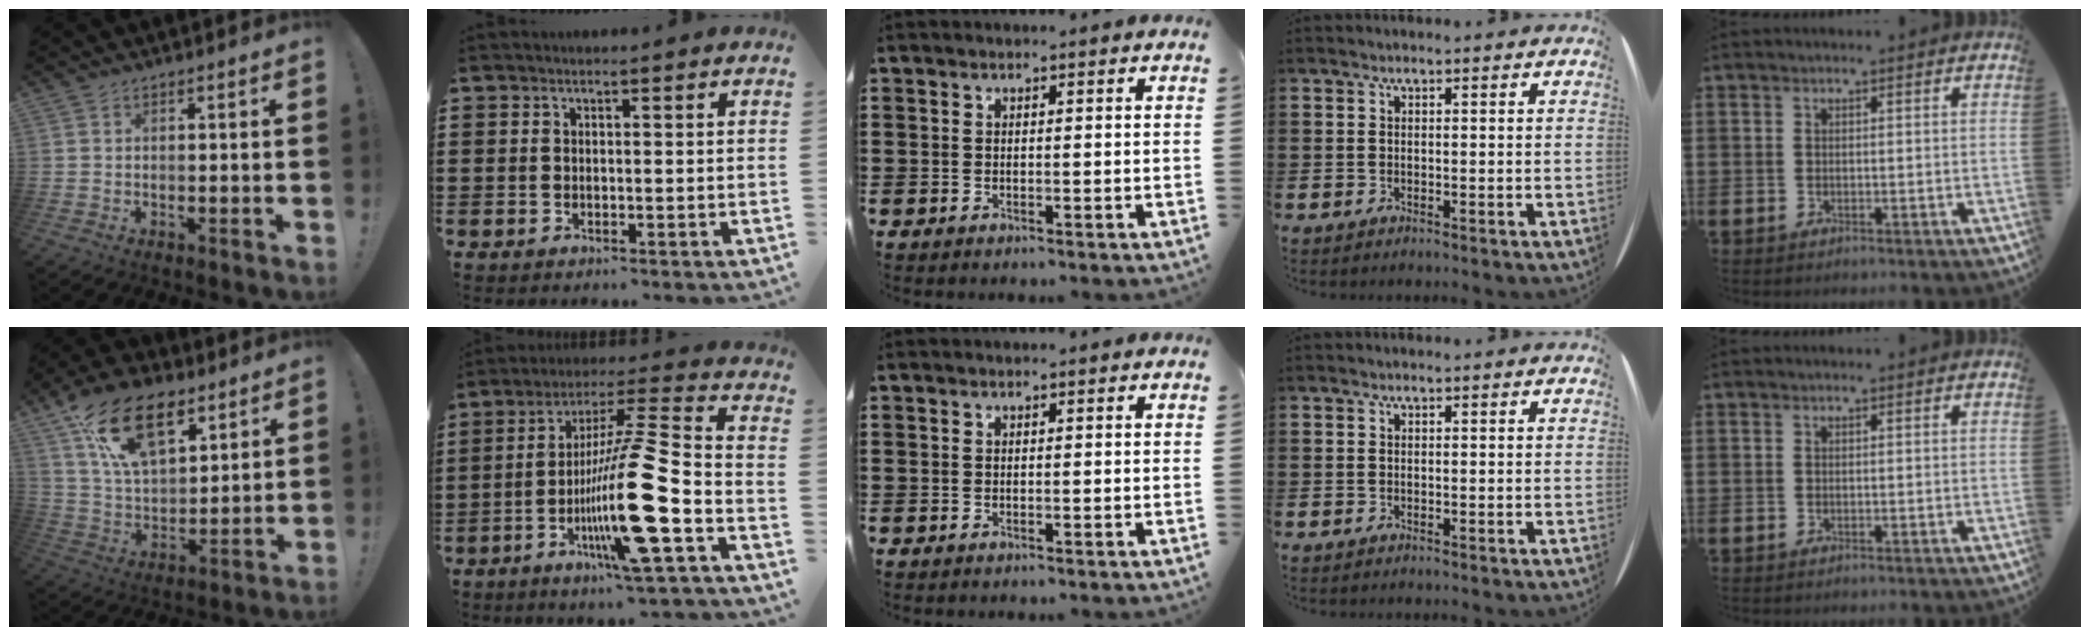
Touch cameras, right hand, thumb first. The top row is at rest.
{"thumb": {"total": 19.5, "force": [10.9, 10.9, 11.9], "torque": [-0.211, -0.055, 0.198]}, "index": {"total": 18.9, "force": [-7.3, 1.7, 17.3], "torque": [-0.318, -0.006, -0.123]}}